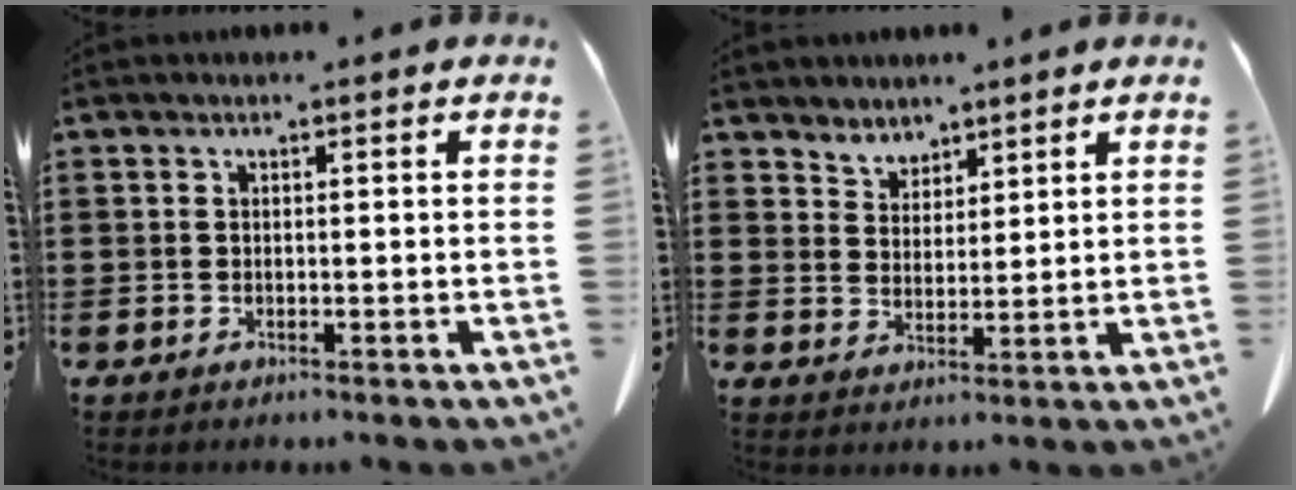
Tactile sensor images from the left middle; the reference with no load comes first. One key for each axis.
{"total": 3.6, "fx": 3.3, "fy": 1.3, "fz": -0.3, "tx": -0.008, "ty": -0.008, "tz": 0.065}